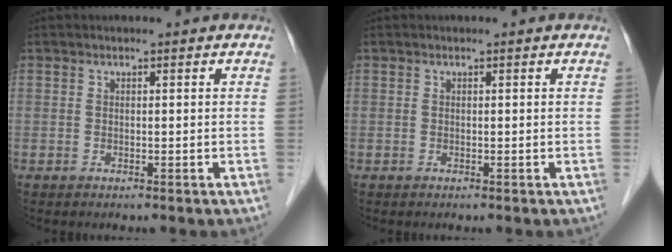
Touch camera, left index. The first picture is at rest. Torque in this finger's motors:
{"motor_torque": [0.00, 0.00, 0.00, 0.00]}